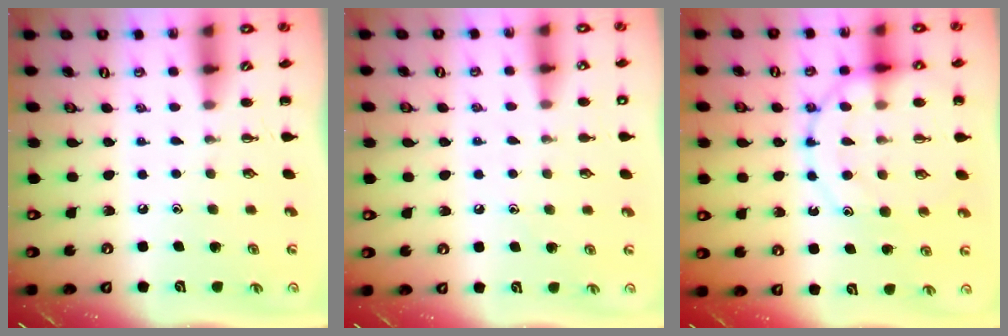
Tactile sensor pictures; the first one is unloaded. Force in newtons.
{"total": 6.2, "press": 6.0, "slide": 1.7}
{"total": 14.8, "press": 14.7, "slide": 1.4}